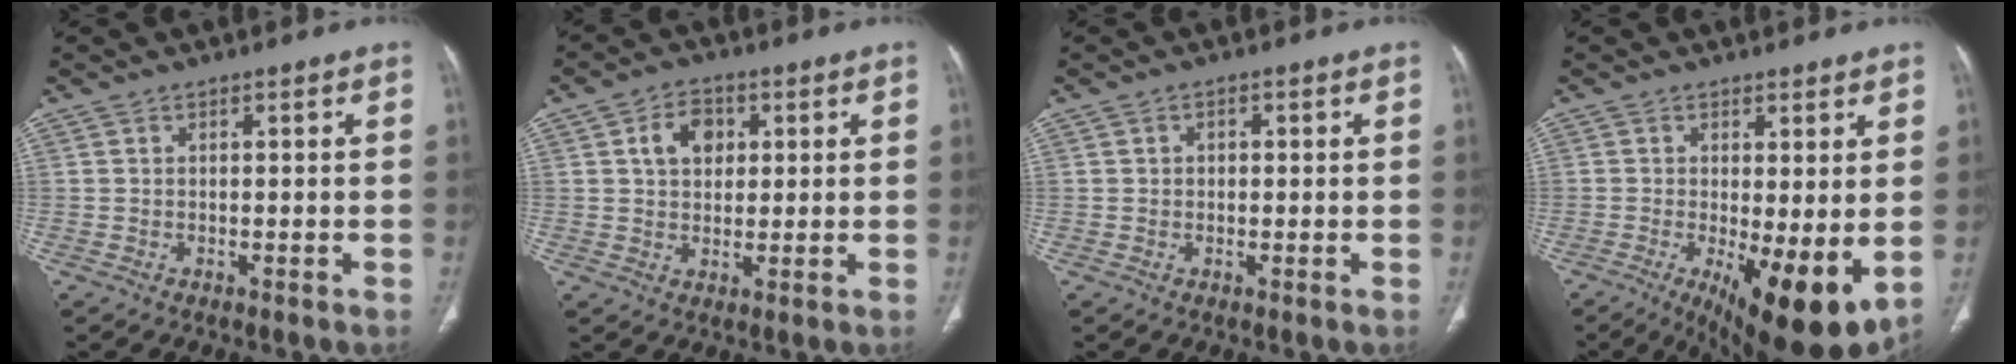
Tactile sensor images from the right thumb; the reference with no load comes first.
{"total": 6.5, "force": [1.9, 4.8, 4.0], "torque": [-0.044, 0.001, 0.029]}
{"total": 1.2, "force": [0.2, 1.0, 0.6], "torque": [-0.004, 0.003, 0.001]}
{"total": 12.8, "force": [-2.3, 4.3, 11.8], "torque": [-0.177, -0.029, -0.020]}